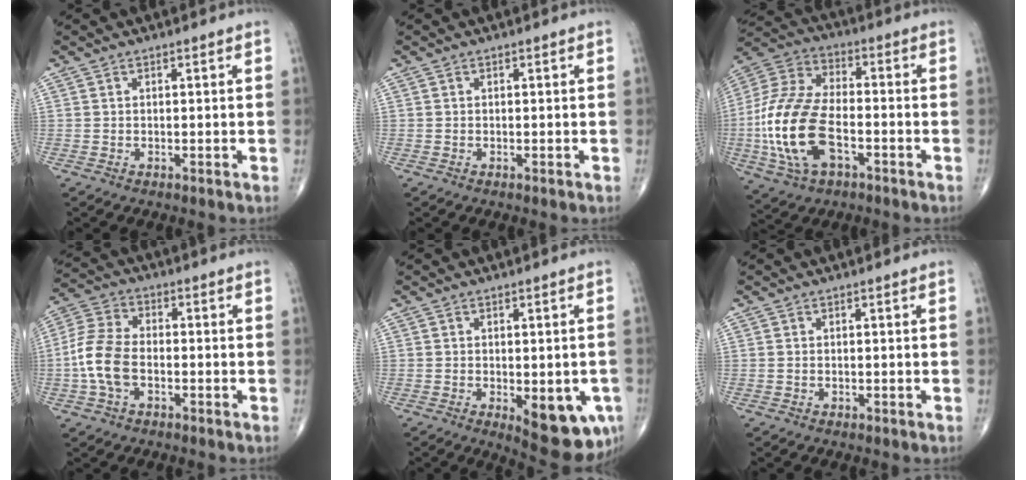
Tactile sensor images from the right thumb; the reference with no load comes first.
{"total": 0.0}
{"total": 19.2, "force": [-4.8, 10.3, 15.4], "torque": [-0.334, 0.020, -0.090]}
{"total": 9.5, "force": [-2.2, 5.8, 7.2], "torque": [-0.158, 0.024, -0.050]}
{"total": 11.2, "force": [-3.6, 4.6, 9.5], "torque": [-0.101, -0.006, -0.035]}
{"total": 0.0}